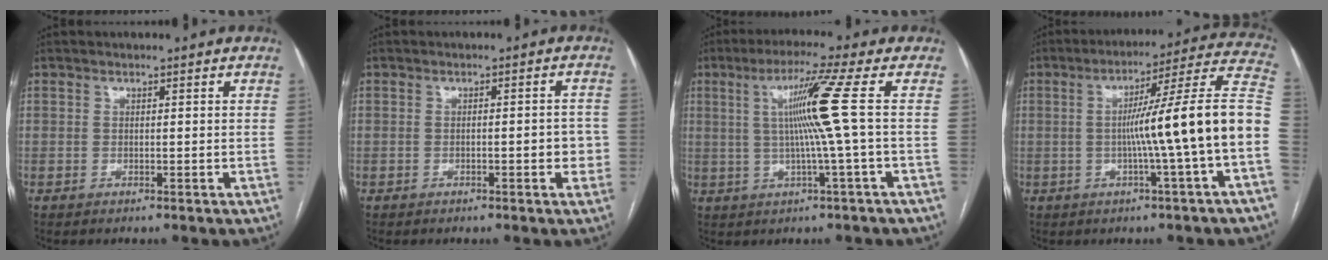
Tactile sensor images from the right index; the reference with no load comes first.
{"total": 3.1, "force": [-0.9, 0.9, 2.8], "torque": [-0.034, 0.010, -0.008]}
{"total": 8.6, "force": [1.0, -2.6, 8.1], "torque": [-0.142, 0.007, 0.027]}
{"total": 16.2, "force": [-2.3, -2.1, 15.9], "torque": [-0.216, 0.024, -0.043]}